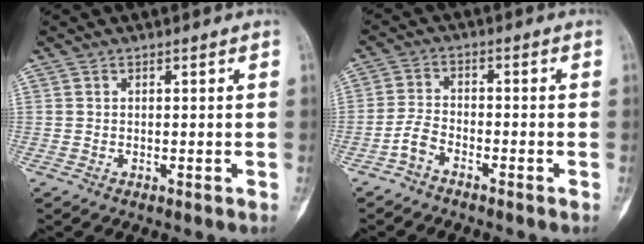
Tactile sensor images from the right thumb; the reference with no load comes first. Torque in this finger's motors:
{"motor_torque": [-0.20, 0.07, 0.35, -0.28, -0.06]}